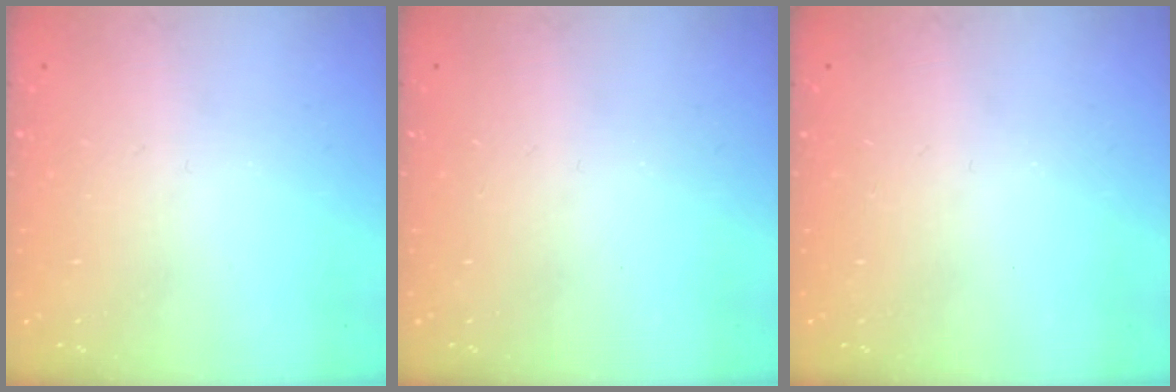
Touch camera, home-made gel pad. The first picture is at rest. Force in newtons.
{"total": 0.0}
{"total": 0.0}